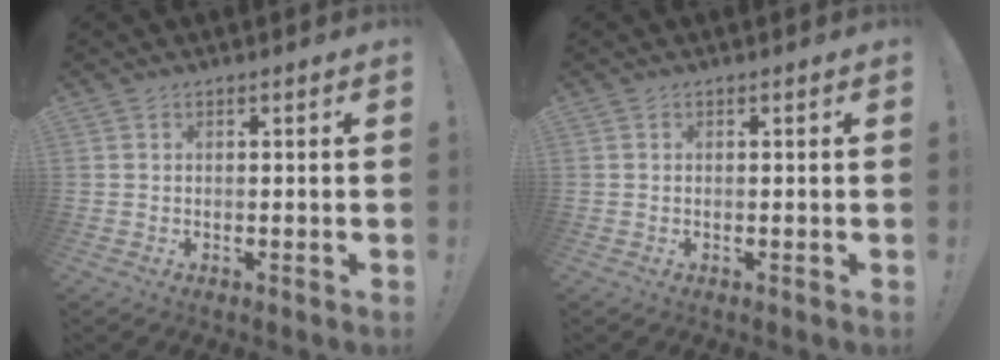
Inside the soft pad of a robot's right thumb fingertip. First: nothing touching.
{"total": 0.0}